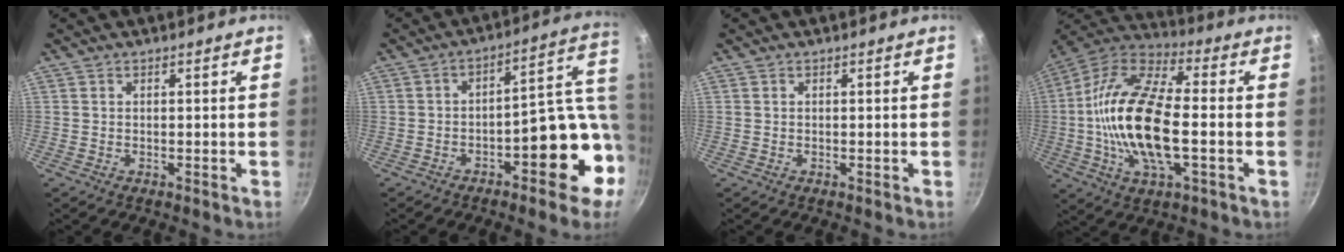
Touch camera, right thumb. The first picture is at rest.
{"total": 14.6, "force": [-3.1, 7.1, 12.4], "torque": [-0.093, 0.053, -0.036]}
{"total": 0.0}
{"total": 21.3, "force": [-2.2, 9.1, 19.2], "torque": [-0.367, 0.029, -0.058]}